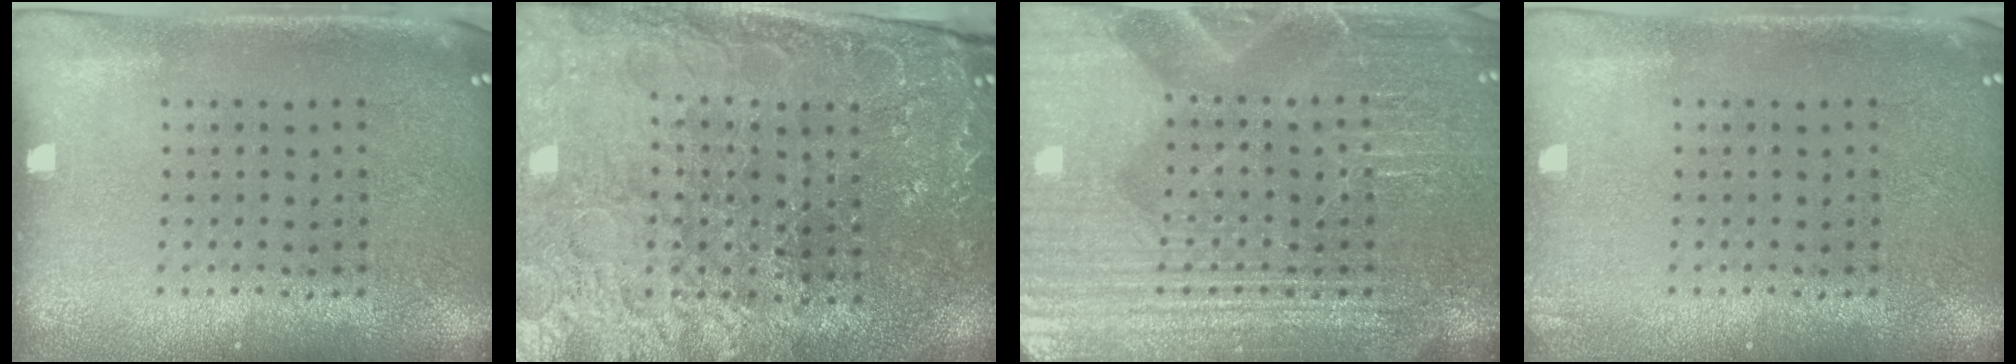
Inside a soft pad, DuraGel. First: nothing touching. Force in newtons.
{"total": 3.3, "press": 3.3, "slide": 0.4}
{"total": 4.9, "press": 4.9, "slide": 0.6}
{"total": 0.7, "press": 0.7, "slide": 0.1}